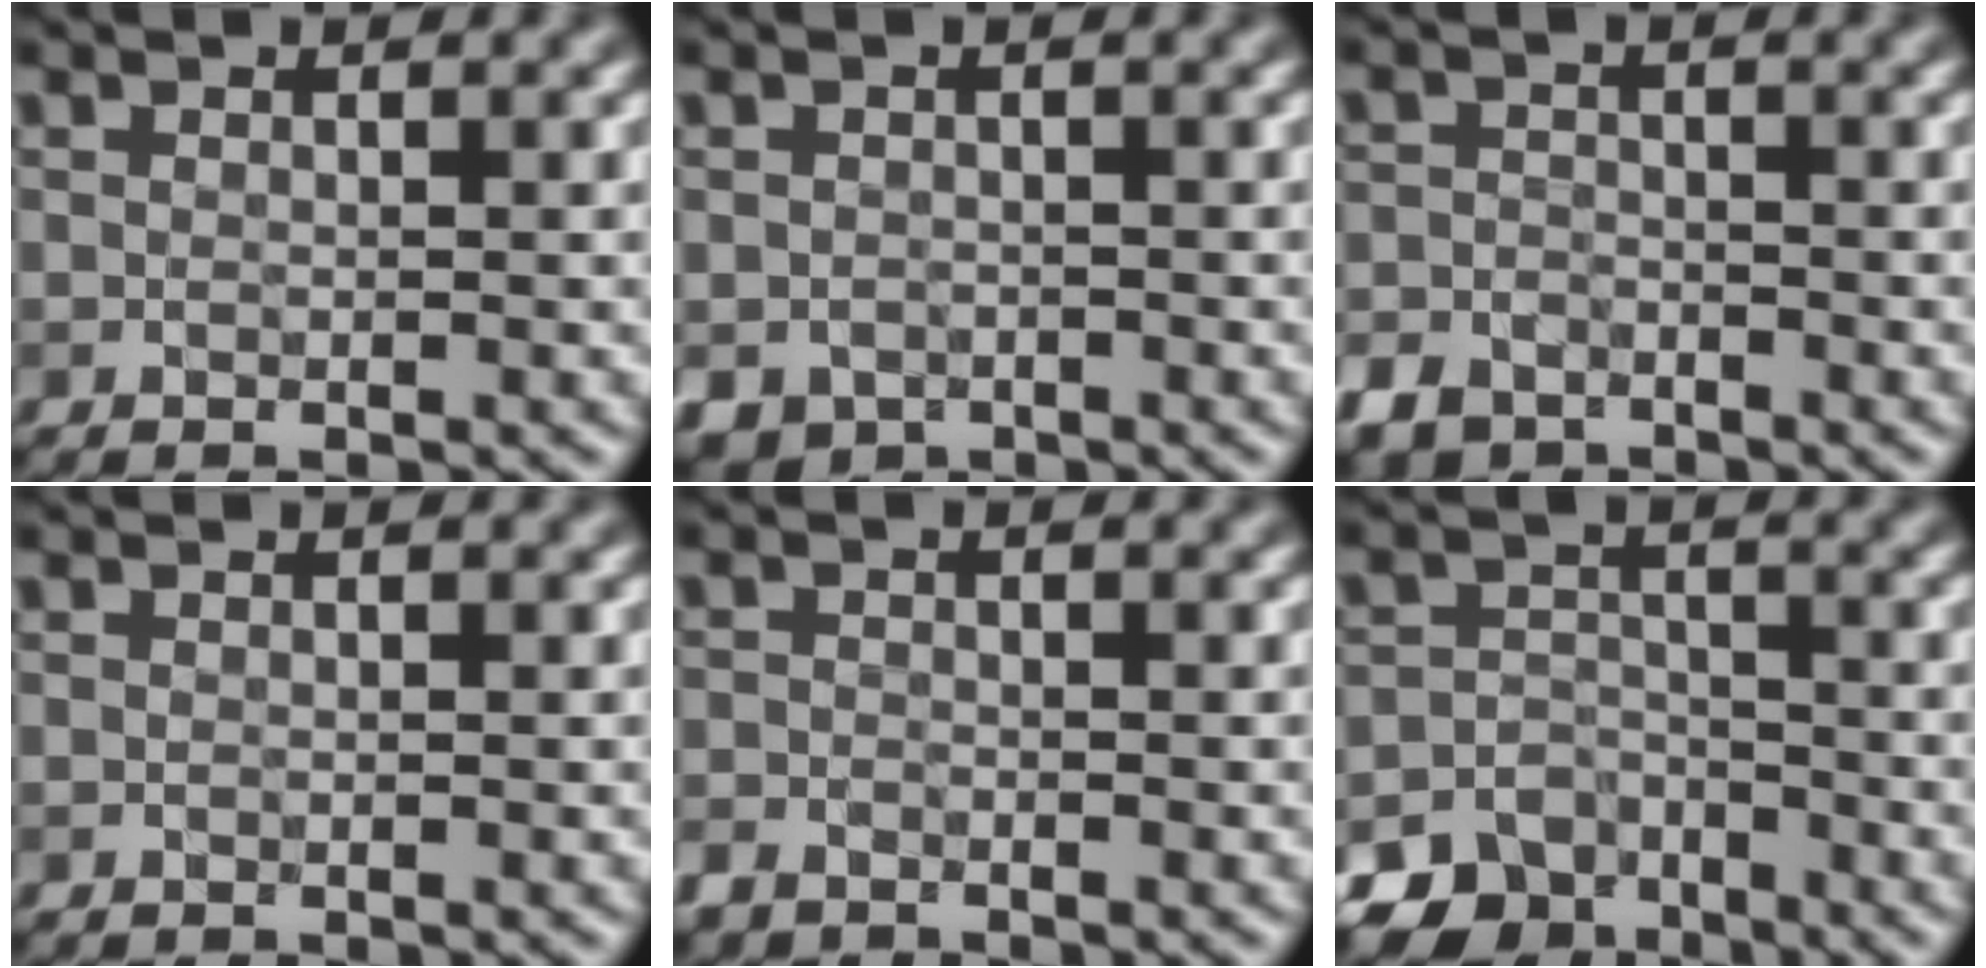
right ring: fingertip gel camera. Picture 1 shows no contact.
{"total": 2.1, "force": [-1.3, 1.7, 0.4], "torque": [-0.002, -0.010, -0.023]}
{"total": 3.2, "force": [-2.5, 1.9, 0.6], "torque": [-0.013, -0.004, -0.051]}
{"total": 0.0}
{"total": 1.5, "force": [-1.3, 0.7, 0.2], "torque": [-0.003, -0.004, -0.032]}
{"total": 7.7, "force": [-6.0, 4.8, 1.1], "torque": [0.002, -0.015, -0.096]}